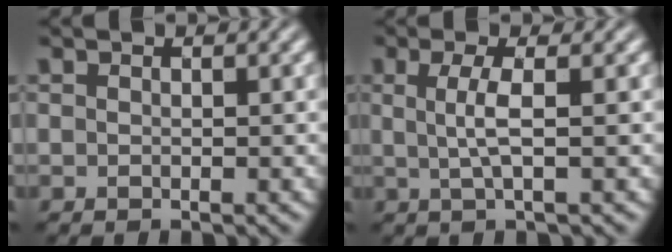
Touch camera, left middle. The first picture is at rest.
{"total": 2.6, "force": [-0.1, 0.5, 2.5], "torque": [-0.058, -0.003, 0.000]}